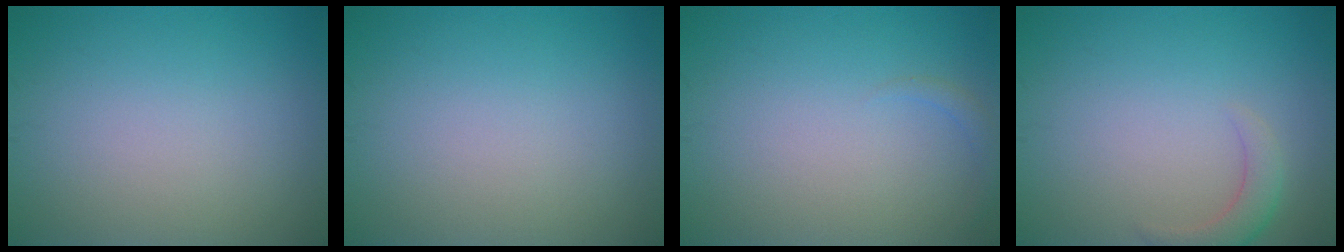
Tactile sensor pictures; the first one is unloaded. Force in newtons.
{"total": 0.0}
{"total": 0.8, "press": 0.8, "slide": 0.1}
{"total": 2.1, "press": 2.1, "slide": 0.2}